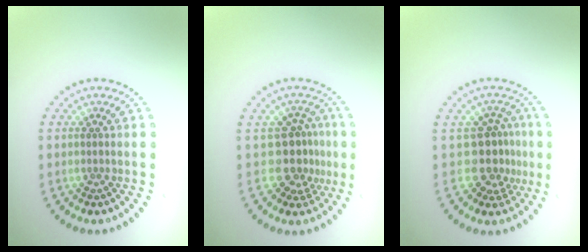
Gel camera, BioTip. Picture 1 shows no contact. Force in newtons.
{"total": 3.4, "press": 2.5, "slide": 2.2}
{"total": 3.4, "press": 2.5, "slide": 2.2}